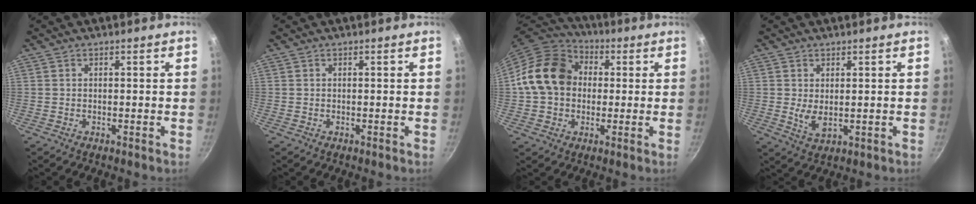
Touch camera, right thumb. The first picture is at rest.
{"total": 0.0}
{"total": 15.4, "force": [1.7, 12.4, 8.9], "torque": [-0.132, 0.028, 0.016]}
{"total": 3.7, "force": [0.6, 1.8, 3.2], "torque": [-0.056, -0.016, 0.018]}